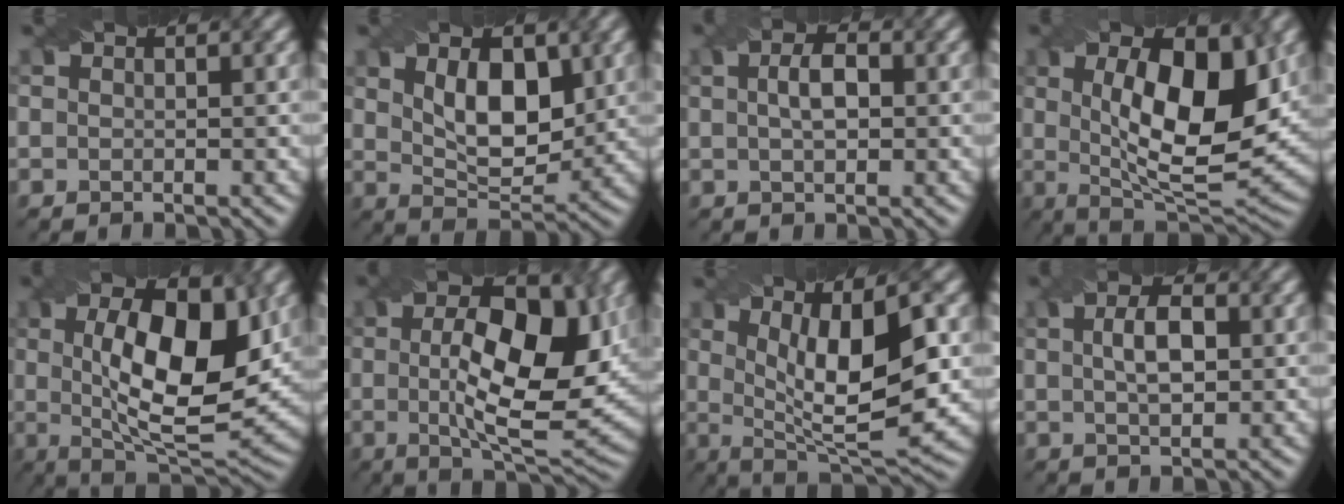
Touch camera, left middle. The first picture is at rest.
{"total": 6.2, "force": [1.6, 3.3, 5.1], "torque": [-0.085, -0.001, 0.032]}
{"total": 2.9, "force": [0.3, 1.4, 2.5], "torque": [-0.052, 0.007, 0.006]}
{"total": 11.5, "force": [1.7, 4.5, 10.5], "torque": [-0.159, -0.001, 0.032]}
{"total": 11.5, "force": [1.6, 4.6, 10.4], "torque": [-0.158, 0.001, 0.029]}
{"total": 11.8, "force": [0.9, 4.6, 10.8], "torque": [-0.165, 0.000, 0.017]}
{"total": 10.2, "force": [1.2, 3.3, 9.6], "torque": [-0.149, -0.005, 0.025]}
{"total": 3.5, "force": [0.5, 1.6, 3.1], "torque": [-0.065, 0.006, 0.010]}